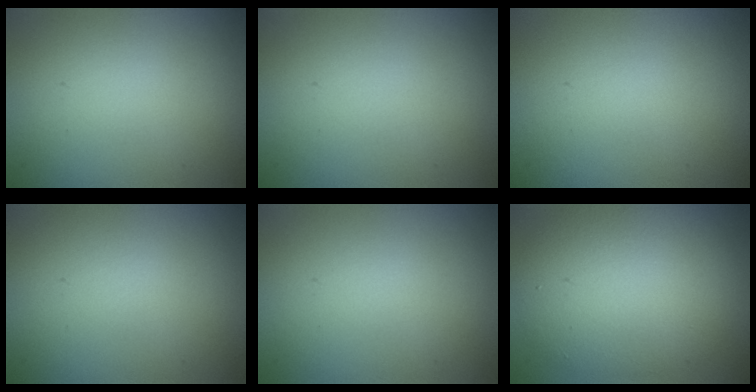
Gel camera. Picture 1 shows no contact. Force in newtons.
{"total": 0.0}
{"total": 0.0}
{"total": 0.0}
{"total": 0.0}
{"total": 7.8, "press": 7.8, "slide": 0.5}